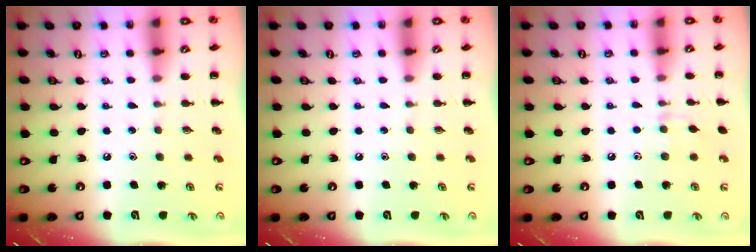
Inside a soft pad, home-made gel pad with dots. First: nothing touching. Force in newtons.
{"total": 0.0}
{"total": 5.4, "press": 5.1, "slide": 1.7}